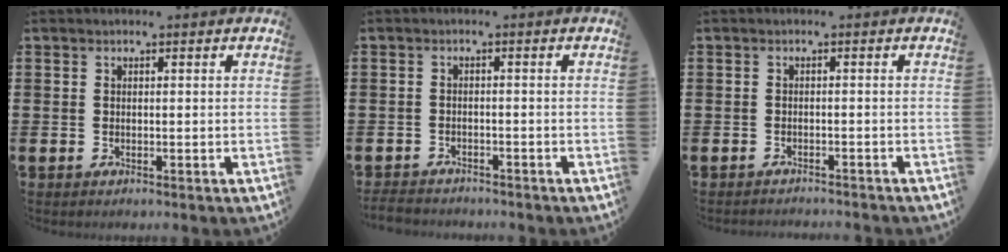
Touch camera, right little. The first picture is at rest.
{"total": 1.9, "force": [-1.9, 0.3, 0.0], "torque": [-0.004, 0.001, -0.042]}
{"total": 1.0, "force": [-1.0, -0.1, -0.1], "torque": [0.001, 0.001, -0.021]}